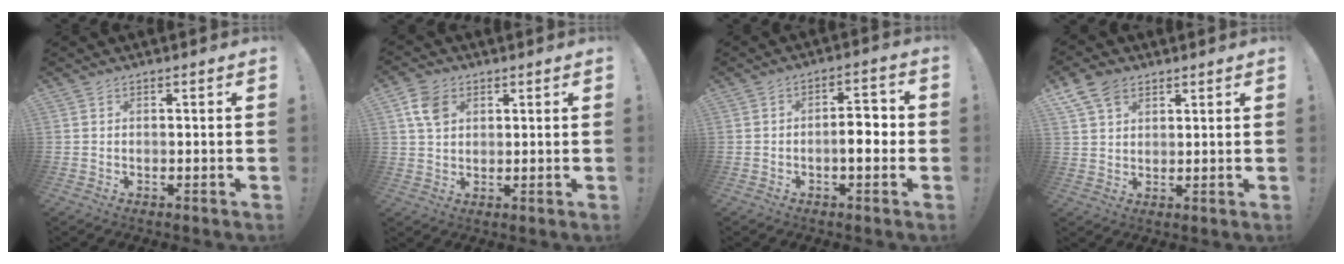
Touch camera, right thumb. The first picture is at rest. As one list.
[{"total": 7.1, "force": [2.9, 5.3, 3.9], "torque": [-0.063, 0.002, 0.059]}, {"total": 7.3, "force": [-1.3, 3.1, 6.5], "torque": [-0.089, 0.009, -0.026]}, {"total": 7.8, "force": [4.8, 5.0, 3.6], "torque": [-0.073, -0.013, 0.096]}]